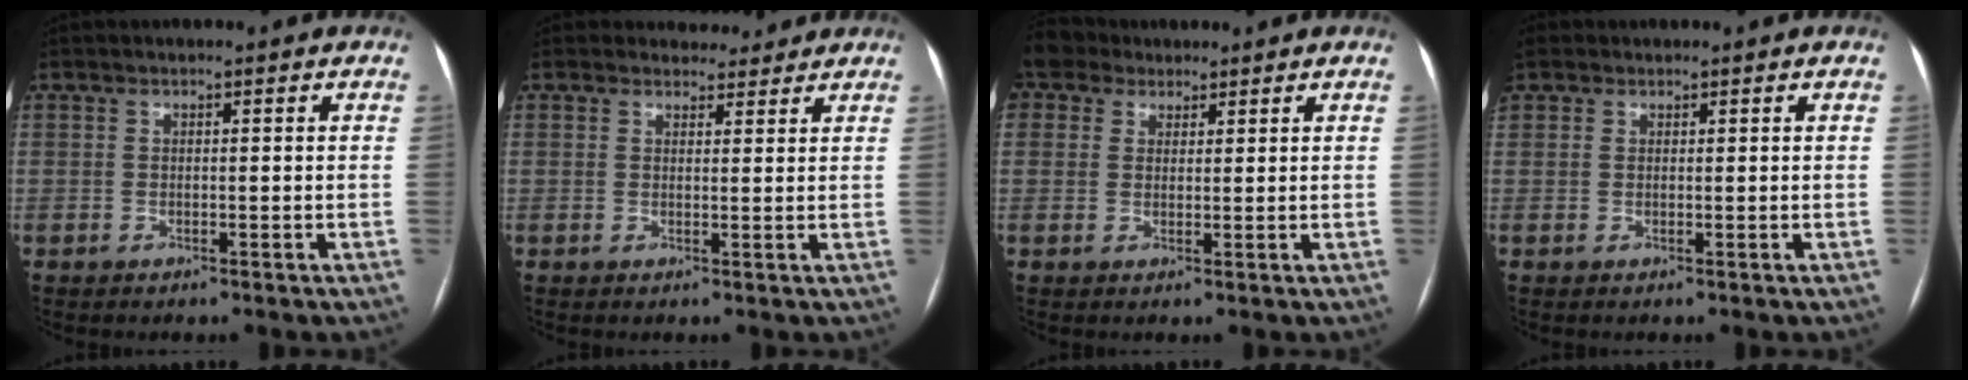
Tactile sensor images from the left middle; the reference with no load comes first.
{"total": 3.3, "force": [3.0, 1.4, -0.2], "torque": [0.006, 0.003, 0.034]}
{"total": 5.6, "force": [4.1, 3.7, 0.9], "torque": [-0.023, 0.031, 0.082]}
{"total": 2.4, "force": [1.2, 2.0, 0.5], "torque": [-0.018, 0.015, 0.025]}